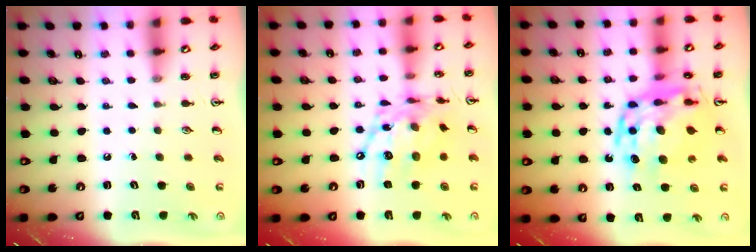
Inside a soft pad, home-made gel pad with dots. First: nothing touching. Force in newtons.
{"total": 15.4, "press": 15.4, "slide": 1.2}
{"total": 18.3, "press": 18.2, "slide": 1.6}